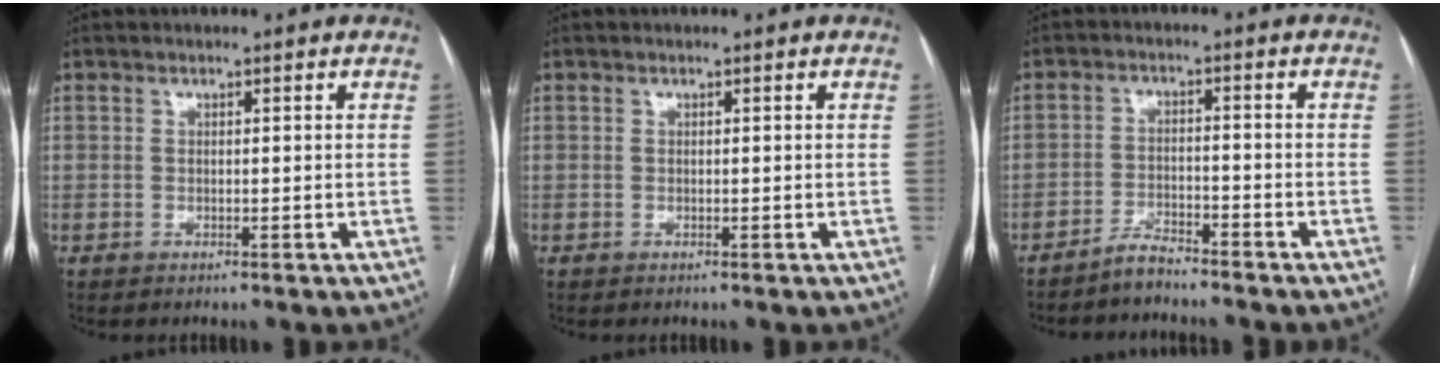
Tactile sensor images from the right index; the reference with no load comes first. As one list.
[{"total": 0.0}, {"total": 3.4, "force": [-3.2, 0.2, 0.8], "torque": [-0.015, -0.008, -0.060]}]